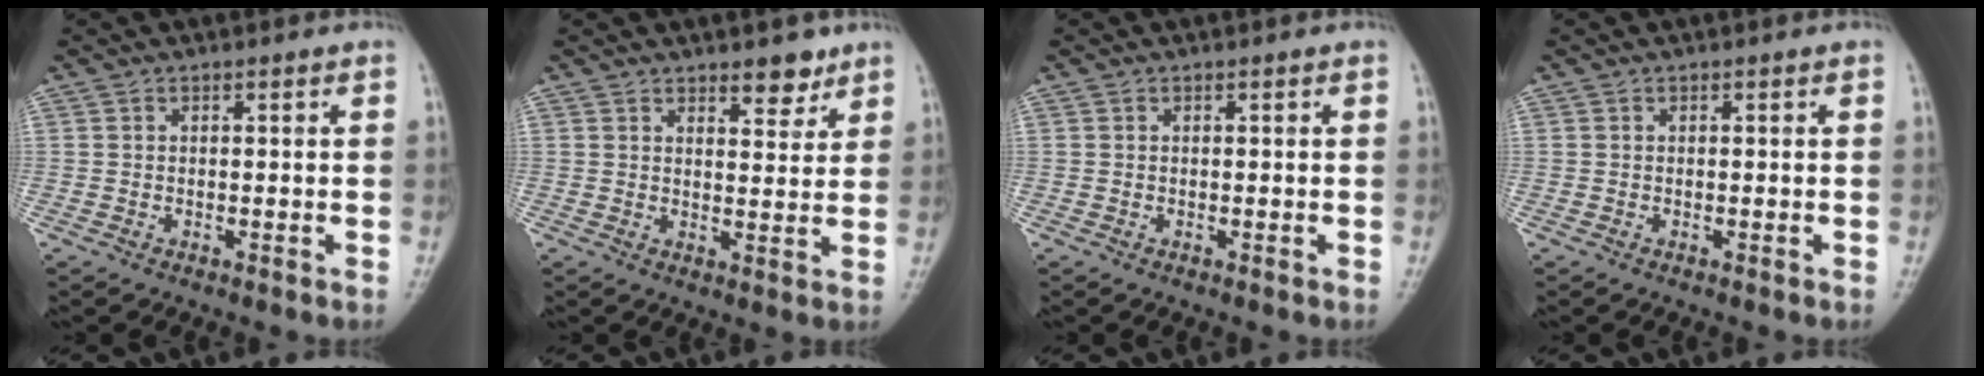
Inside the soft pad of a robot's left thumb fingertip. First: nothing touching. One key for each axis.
{"total": 4.7, "fx": 3.4, "fy": 2.0, "fz": 2.5, "tx": -0.013, "ty": -0.023, "tz": 0.049}
{"total": 0.0}
{"total": 0.0}